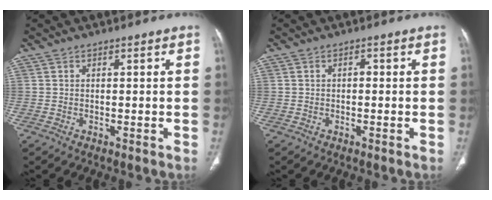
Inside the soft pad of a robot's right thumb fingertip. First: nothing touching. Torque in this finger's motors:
{"motor_torque": [0.19, 0.10, 0.54, -0.04, -0.01]}